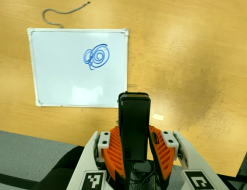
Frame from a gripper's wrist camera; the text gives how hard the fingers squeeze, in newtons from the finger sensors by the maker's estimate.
{"total": 5.1, "left": 3.4, "right": 6.8}